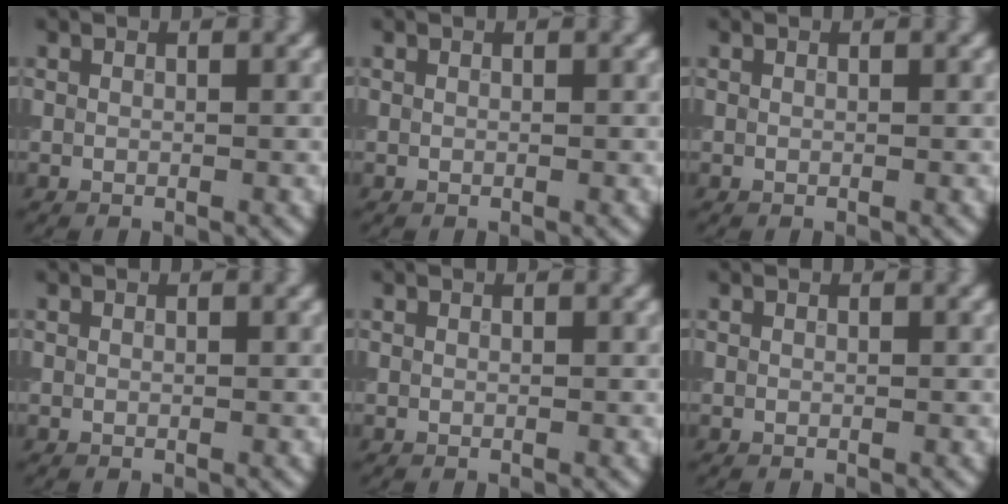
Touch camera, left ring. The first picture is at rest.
{"total": 0.0}
{"total": 0.0}
{"total": 0.0}
{"total": 0.0}
{"total": 0.0}